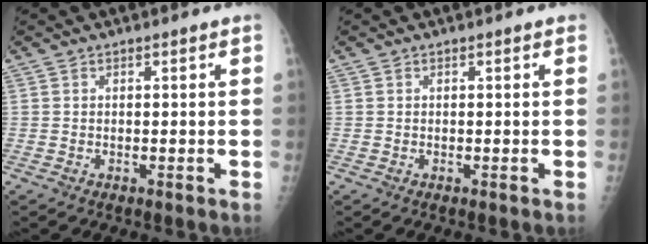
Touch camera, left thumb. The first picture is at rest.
{"total": 0.0}